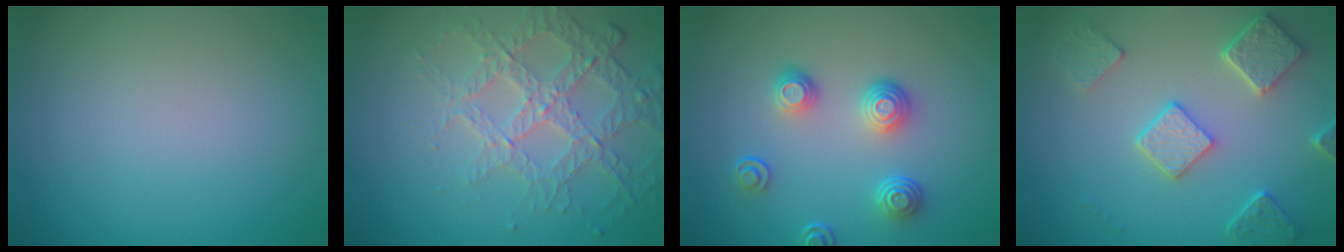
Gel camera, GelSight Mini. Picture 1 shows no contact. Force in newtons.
{"total": 3.8, "press": 3.5, "slide": 1.3}
{"total": 3.5, "press": 2.8, "slide": 2.2}
{"total": 4.9, "press": 3.9, "slide": 2.9}